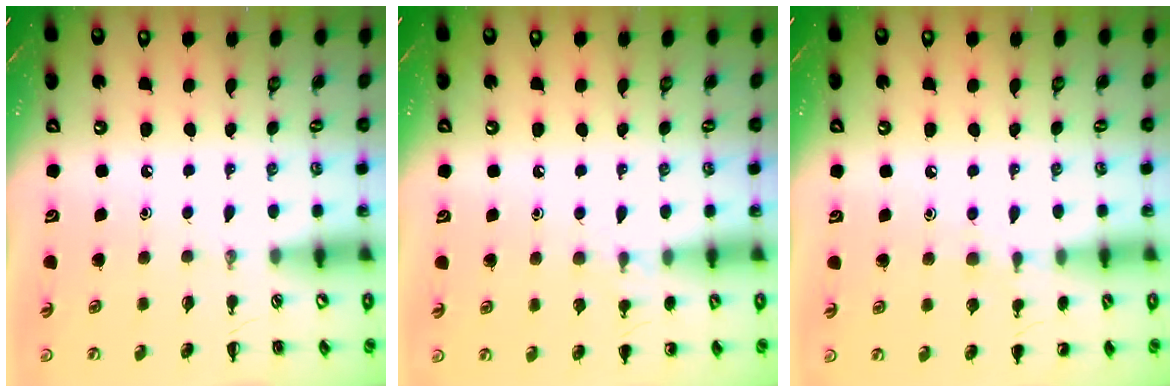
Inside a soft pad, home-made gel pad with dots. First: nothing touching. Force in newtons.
{"total": 6.4, "press": 6.1, "slide": 2.1}
{"total": 6.2, "press": 5.9, "slide": 1.8}